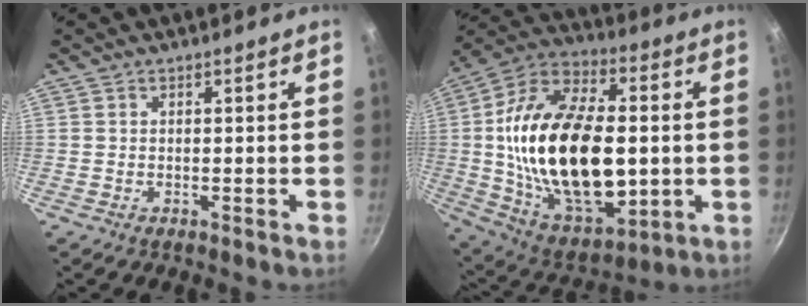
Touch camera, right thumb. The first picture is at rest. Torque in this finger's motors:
{"motor_torque": [-0.84, 2.86, 2.77, 0.00, 0.38]}